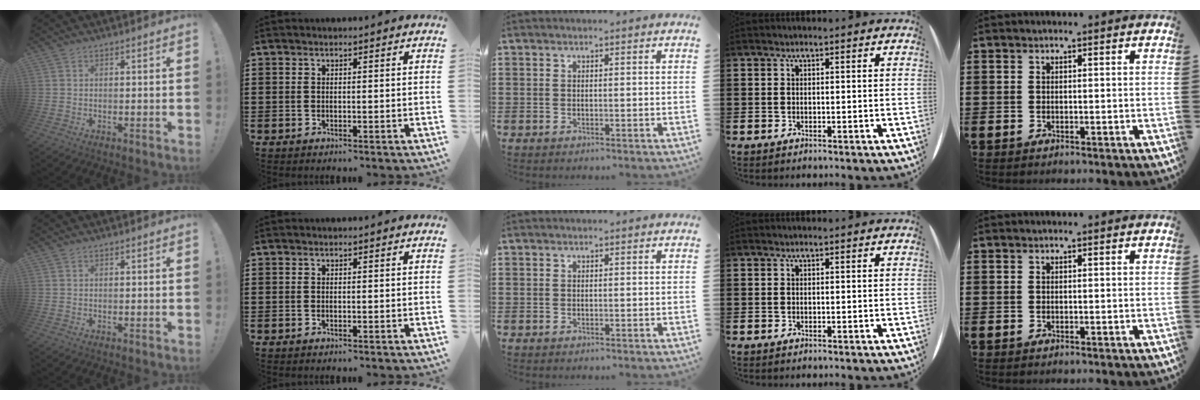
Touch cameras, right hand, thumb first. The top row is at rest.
{}